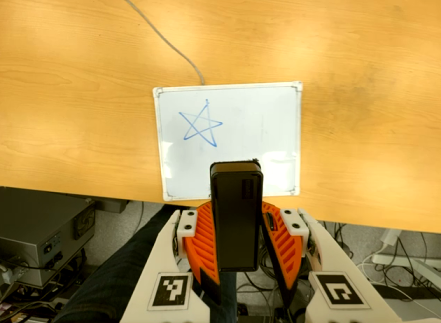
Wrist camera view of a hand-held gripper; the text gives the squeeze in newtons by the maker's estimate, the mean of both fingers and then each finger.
{"total": 6.0, "left": 5.9, "right": 6.2}